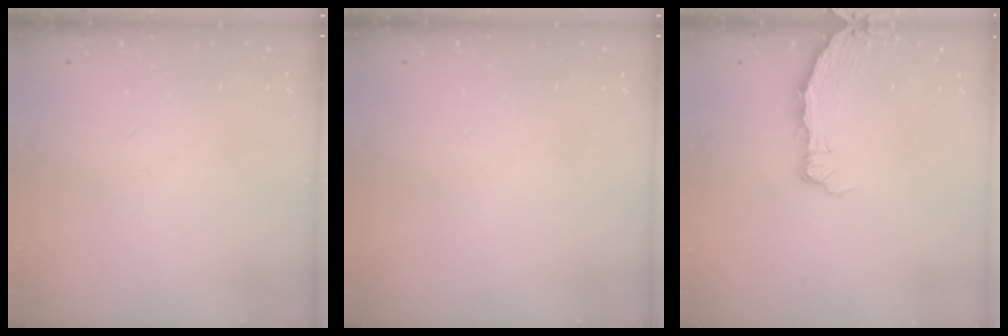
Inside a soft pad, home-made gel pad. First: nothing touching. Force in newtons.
{"total": 0.0}
{"total": 2.6, "press": 2.5, "slide": 0.3}